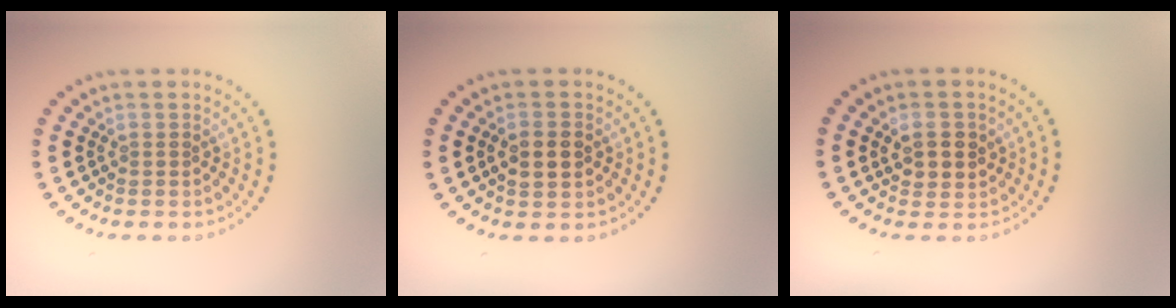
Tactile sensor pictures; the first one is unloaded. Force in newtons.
{"total": 2.6, "press": 2.6, "slide": 0.2}
{"total": 2.6, "press": 2.5, "slide": 0.7}